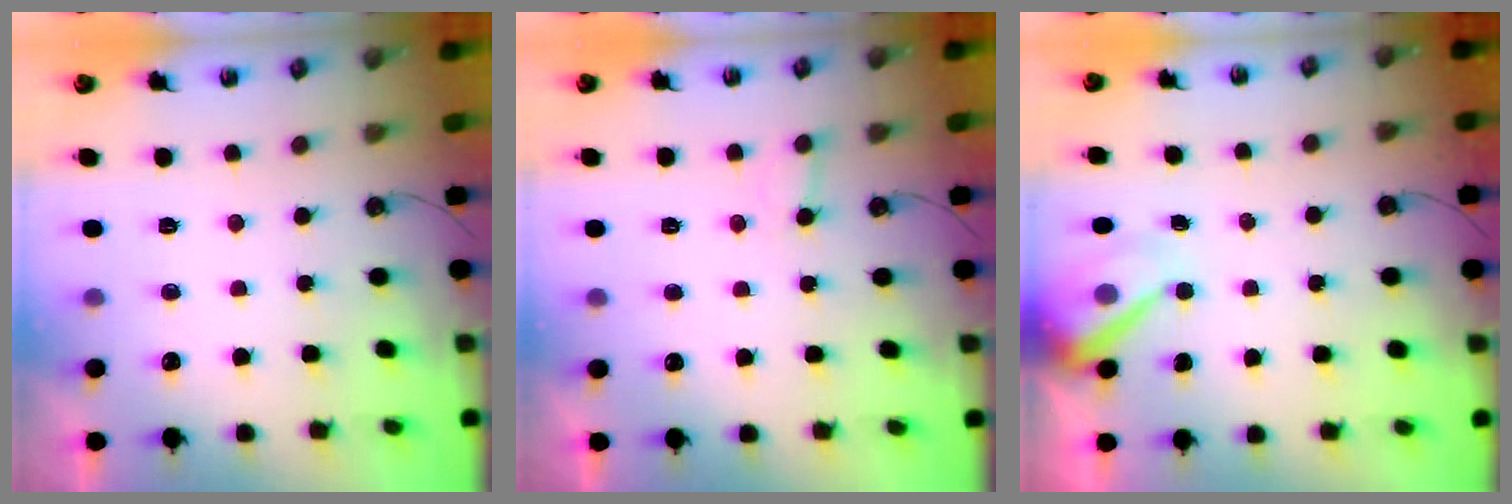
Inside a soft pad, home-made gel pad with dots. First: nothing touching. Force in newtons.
{"total": 4.7, "press": 4.6, "slide": 0.4}
{"total": 7.7, "press": 7.6, "slide": 1.1}